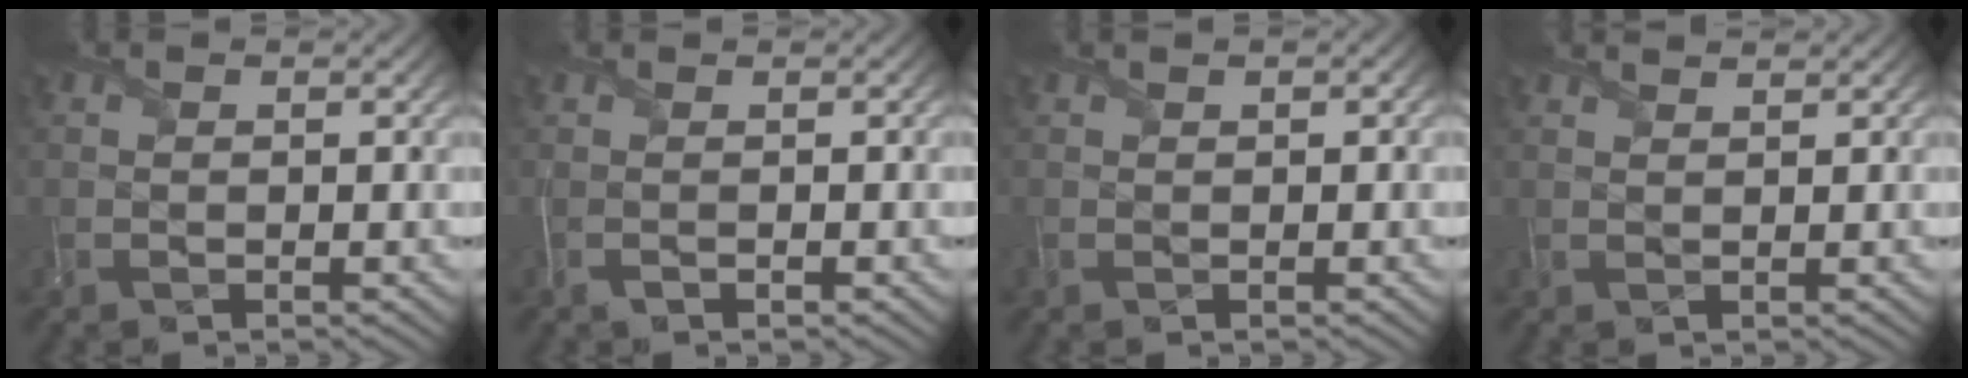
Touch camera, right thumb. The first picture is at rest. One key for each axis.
{"total": 1.0, "fx": -0.5, "fy": 0.1, "fz": 0.9, "tx": -0.023, "ty": 0.000, "tz": -0.011}
{"total": 1.7, "fx": 0.1, "fy": 1.0, "fz": 1.3, "tx": -0.030, "ty": 0.001, "tz": 0.002}
{"total": 1.4, "fx": 1.3, "fy": 0.1, "fz": 0.5, "tx": -0.020, "ty": -0.002, "tz": 0.021}